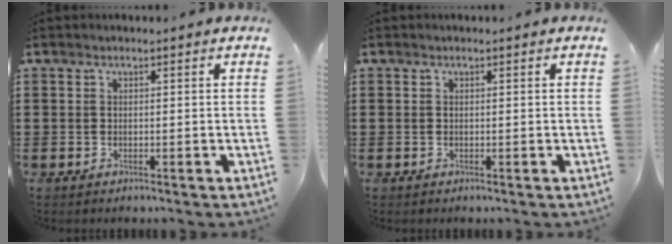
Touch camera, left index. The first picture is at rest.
{"total": 0.0}